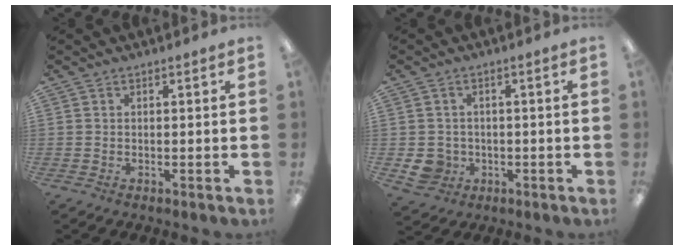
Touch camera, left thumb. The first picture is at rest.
{"total": 5.1, "force": [-1.0, 4.7, 1.5], "torque": [-0.035, 0.008, -0.016]}